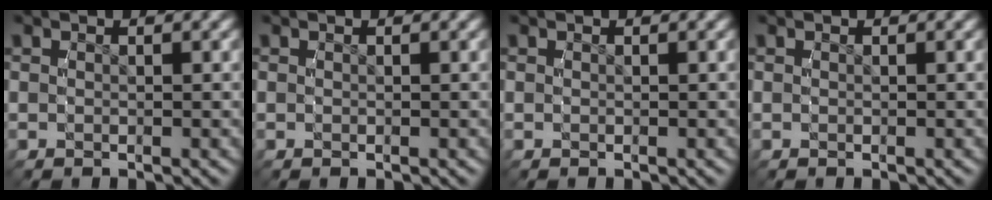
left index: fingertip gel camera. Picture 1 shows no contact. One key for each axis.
{"total": 0.0}
{"total": 0.0}
{"total": 0.0}